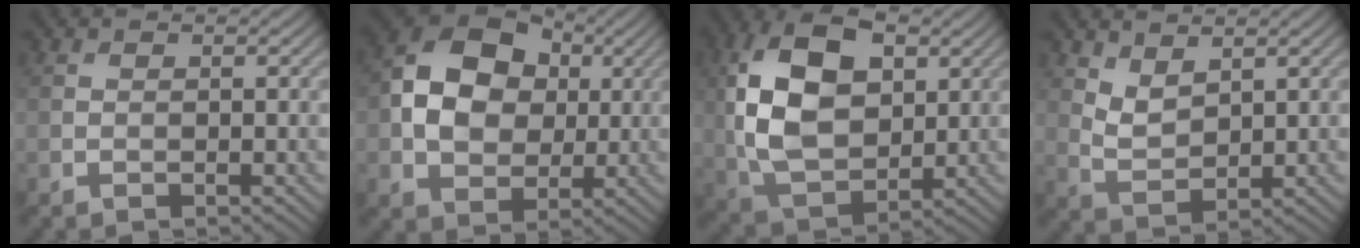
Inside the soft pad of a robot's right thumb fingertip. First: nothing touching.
{"total": 11.3, "force": [1.6, 8.5, 7.2], "torque": [-0.151, 0.015, 0.019]}
{"total": 14.4, "force": [2.9, 8.9, 10.9], "torque": [-0.249, 0.010, 0.055]}
{"total": 3.7, "force": [2.3, 1.8, 2.2], "torque": [-0.055, -0.009, 0.054]}